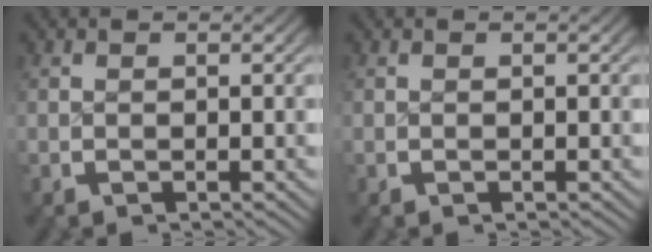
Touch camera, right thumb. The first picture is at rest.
{"total": 0.0}